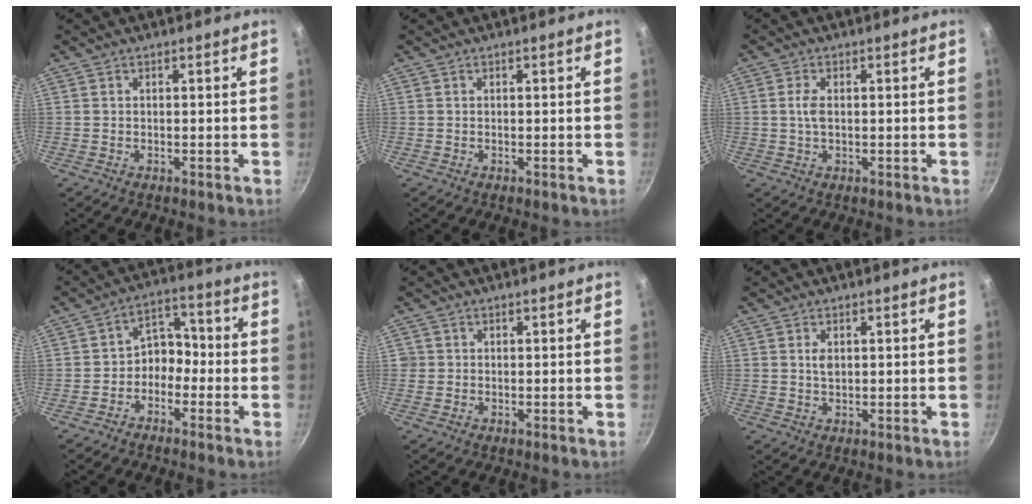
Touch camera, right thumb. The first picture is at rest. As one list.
[{"total": 0.0}, {"total": 0.7, "force": [0.2, 0.4, 0.6], "torque": [-0.015, 0.003, 0.005]}, {"total": 6.6, "force": [-2.3, 5.0, 3.8], "torque": [-0.028, 0.041, -0.054]}, {"total": 1.2, "force": [0.1, 1.2, 0.1], "torque": [0.006, 0.004, 0.000]}, {"total": 2.0, "force": [0.5, 1.2, 1.5], "torque": [-0.023, -0.003, 0.011]}]